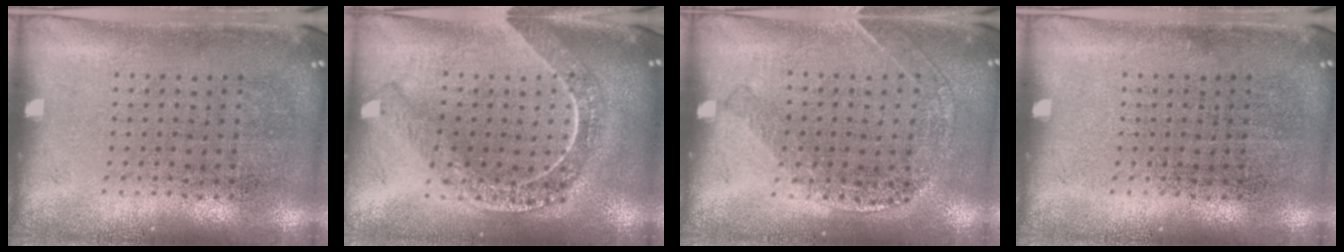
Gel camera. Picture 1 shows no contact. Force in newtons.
{"total": 2.2, "press": 1.8, "slide": 1.2}
{"total": 1.2, "press": 1.2, "slide": 0.1}
{"total": 0.0}